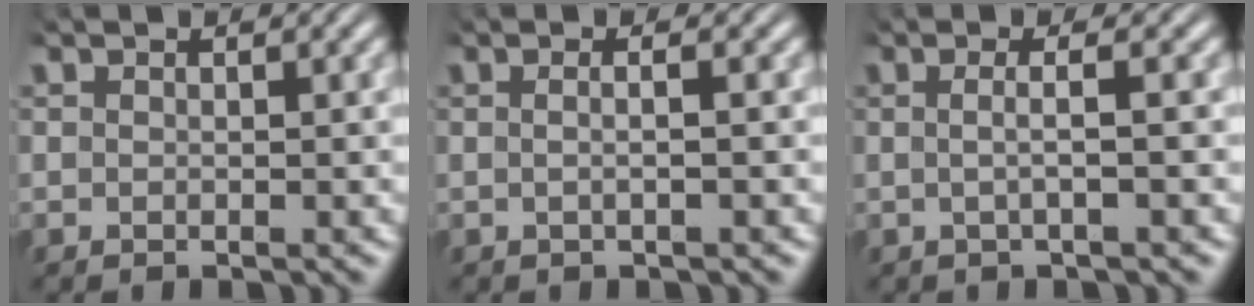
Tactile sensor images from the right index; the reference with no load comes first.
{"total": 1.5, "force": [-0.4, -0.3, 1.4], "torque": [-0.028, -0.001, -0.006]}
{"total": 2.1, "force": [-0.4, -0.3, 2.0], "torque": [-0.041, -0.002, -0.006]}